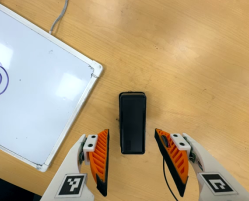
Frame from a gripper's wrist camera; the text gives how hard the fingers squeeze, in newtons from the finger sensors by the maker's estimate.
{"total": 0.0}